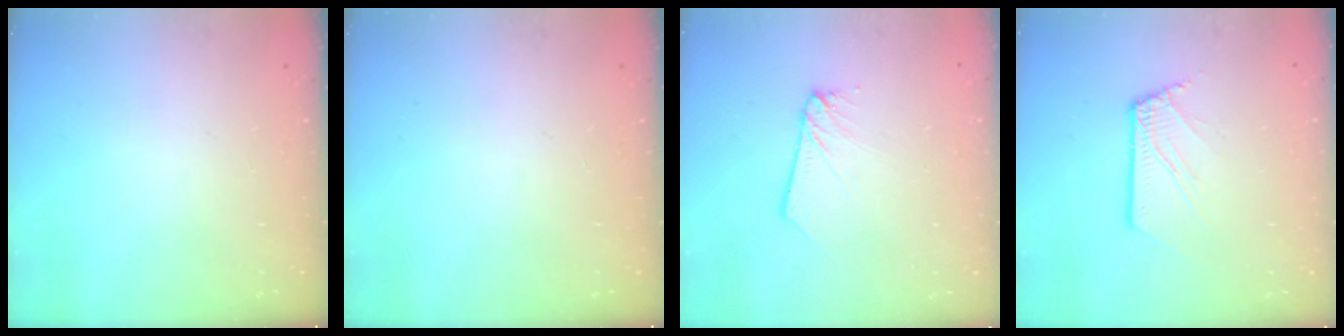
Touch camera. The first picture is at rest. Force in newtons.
{"total": 0.0}
{"total": 2.2, "press": 2.2, "slide": 0.2}
{"total": 2.4, "press": 2.4, "slide": 0.2}